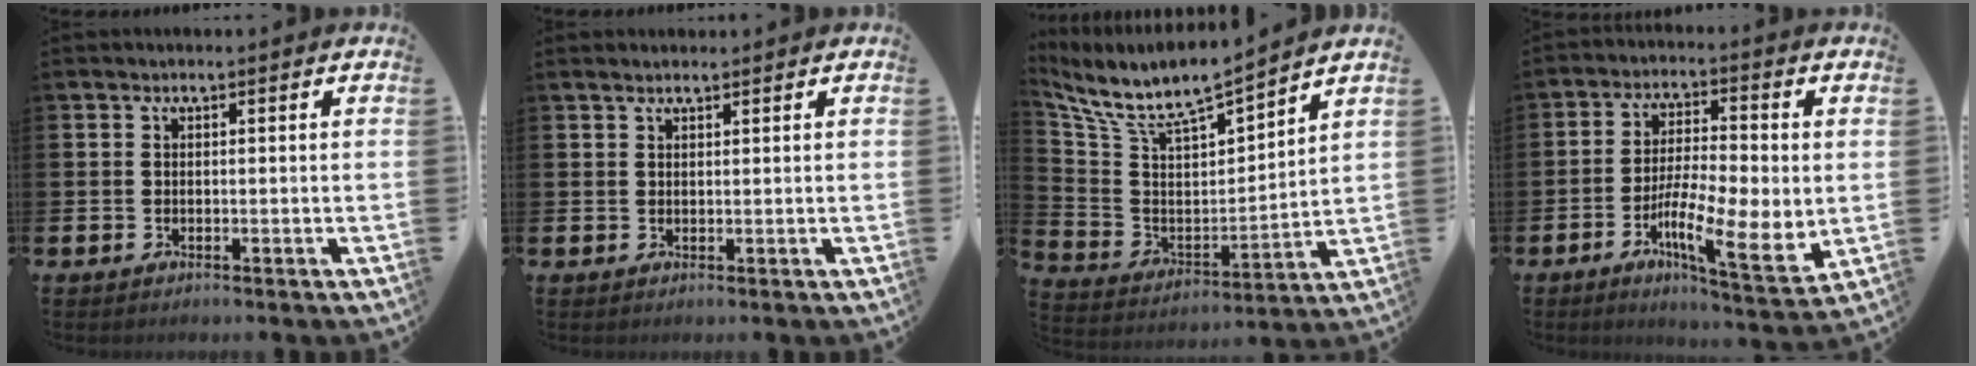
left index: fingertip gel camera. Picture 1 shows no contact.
{"total": 1.5, "force": [1.3, 0.4, 0.4], "torque": [0.001, -0.001, 0.022]}
{"total": 7.9, "force": [7.3, 1.2, 2.6], "torque": [-0.085, -0.062, 0.120]}
{"total": 9.2, "force": [-1.9, 2.0, 8.8], "torque": [-0.139, -0.027, -0.032]}